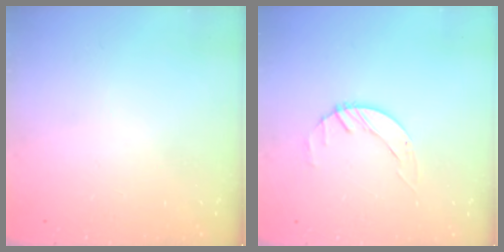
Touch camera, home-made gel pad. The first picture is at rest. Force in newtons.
{"total": 1.4, "press": 1.4, "slide": 0.2}